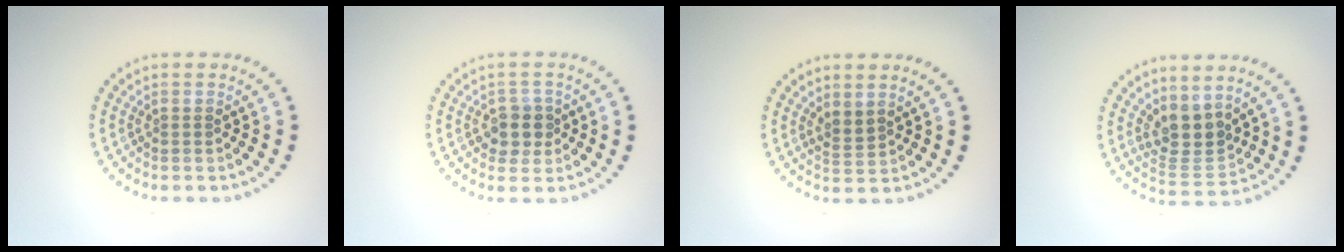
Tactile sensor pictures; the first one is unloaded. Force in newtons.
{"total": 2.4, "press": 2.2, "slide": 1.0}
{"total": 1.5, "press": 1.1, "slide": 1.0}
{"total": 3.6, "press": 3.0, "slide": 2.0}